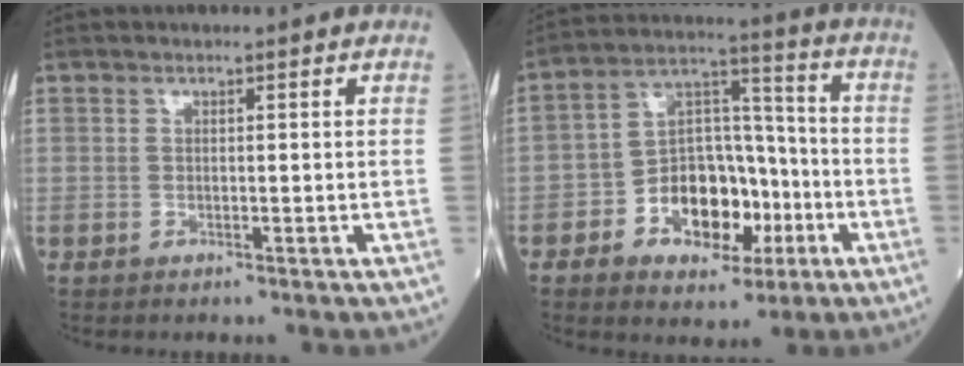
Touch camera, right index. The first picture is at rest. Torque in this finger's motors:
{"motor_torque": [1.23, -0.91, 0.26, 0.05]}